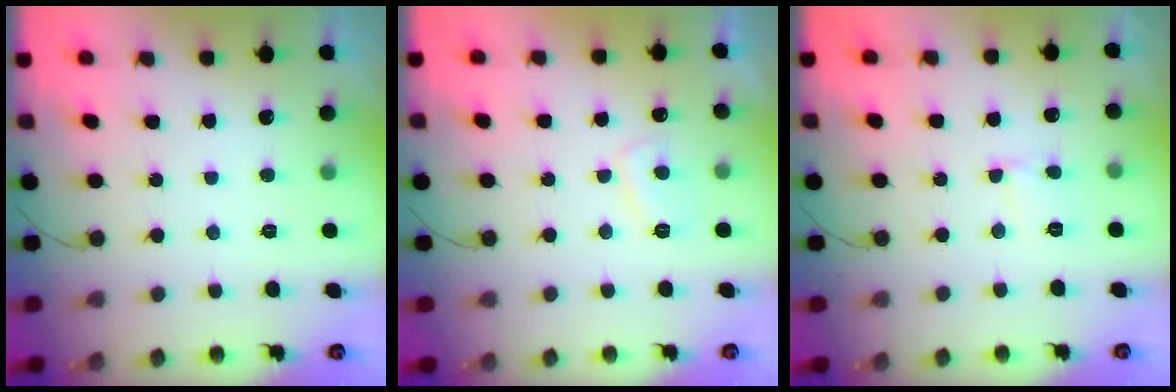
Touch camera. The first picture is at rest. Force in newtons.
{"total": 3.7, "press": 3.7, "slide": 0.7}
{"total": 3.2, "press": 3.2, "slide": 0.3}